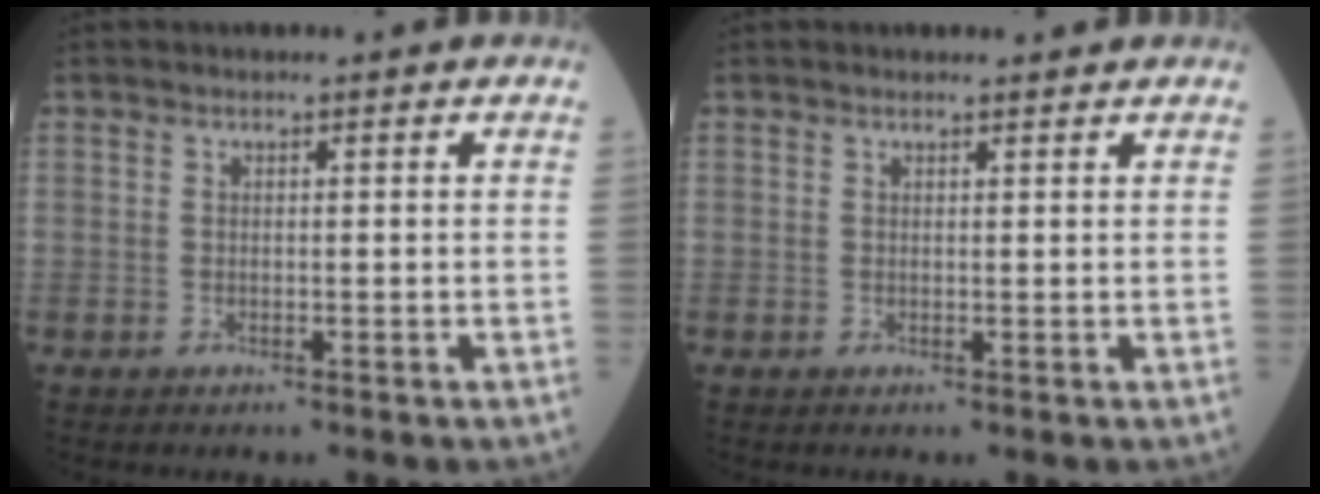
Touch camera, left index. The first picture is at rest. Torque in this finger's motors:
{"motor_torque": [0.16, -0.76, -0.38, -0.01]}